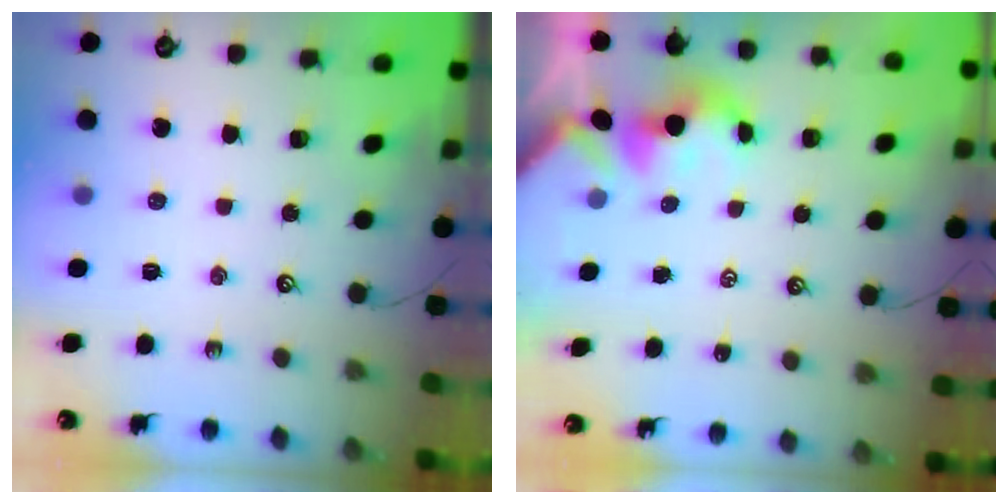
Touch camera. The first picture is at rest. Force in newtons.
{"total": 1.9, "press": 1.9, "slide": 0.2}